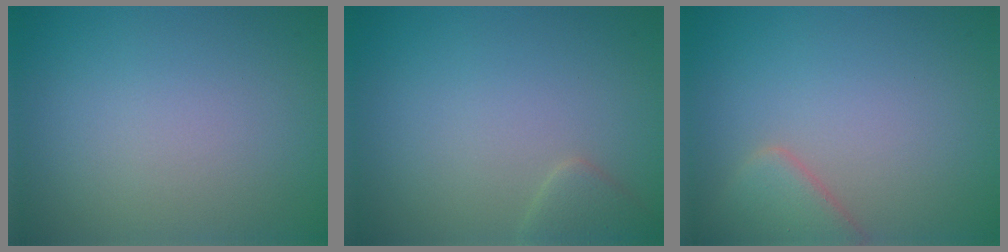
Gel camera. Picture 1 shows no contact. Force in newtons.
{"total": 1.5, "press": 1.5, "slide": 0.1}
{"total": 3.4, "press": 3.3, "slide": 0.4}